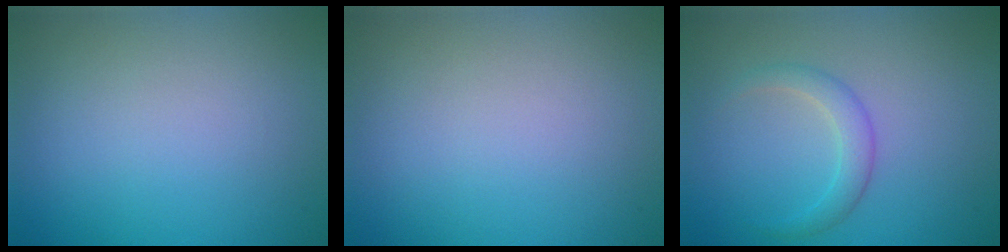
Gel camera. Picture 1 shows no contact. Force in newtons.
{"total": 0.0}
{"total": 2.0, "press": 2.0, "slide": 0.0}